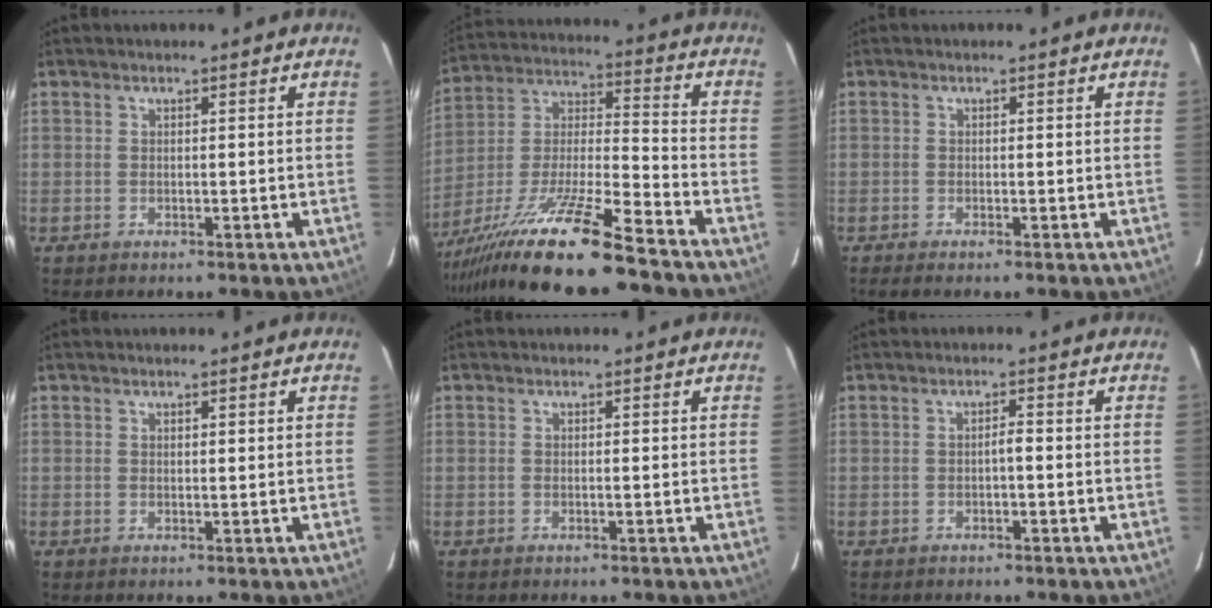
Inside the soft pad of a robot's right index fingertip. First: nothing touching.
{"total": 18.3, "force": [-14.0, 0.2, 11.8], "torque": [-0.250, -0.025, -0.258]}
{"total": 1.2, "force": [-0.9, -0.1, 0.8], "torque": [-0.014, -0.001, -0.017]}
{"total": 0.6, "force": [0.4, 0.1, 0.4], "torque": [-0.010, 0.002, 0.006]}
{"total": 0.0}
{"total": 1.1, "force": [-0.4, 0.1, 1.0], "torque": [-0.016, 0.003, -0.007]}